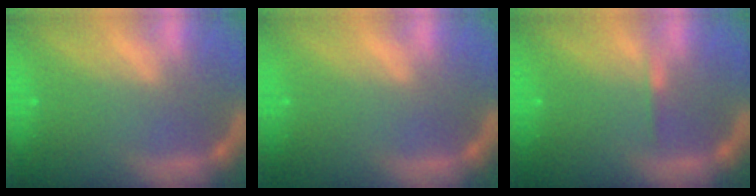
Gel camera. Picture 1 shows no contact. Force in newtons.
{"total": 0.0}
{"total": 0.9}